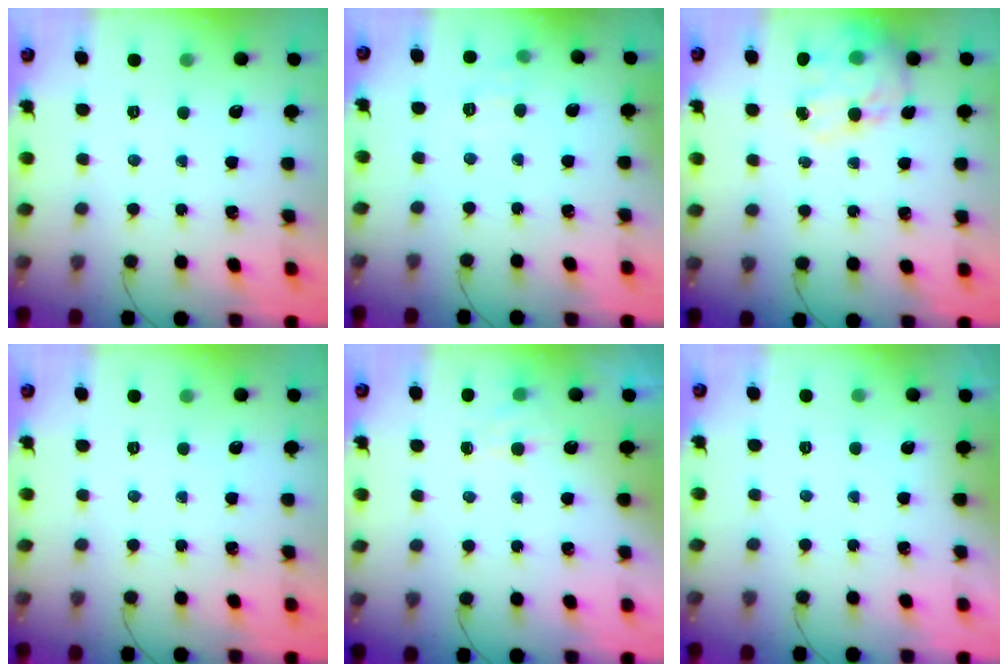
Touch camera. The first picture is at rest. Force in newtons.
{"total": 7.7, "press": 7.4, "slide": 1.8}
{"total": 16.1, "press": 15.6, "slide": 4.1}
{"total": 0.0}
{"total": 5.6, "press": 5.4, "slide": 1.4}
{"total": 1.9, "press": 1.9, "slide": 0.3}